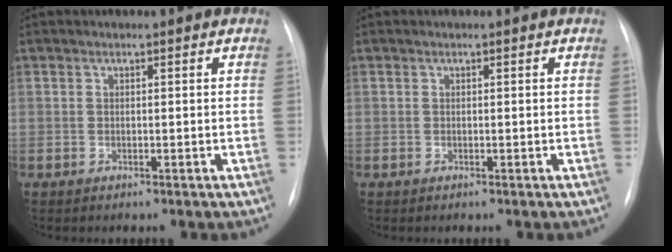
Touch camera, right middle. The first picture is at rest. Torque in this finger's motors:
{"motor_torque": [-0.01, -0.01, 0.00, 0.00]}